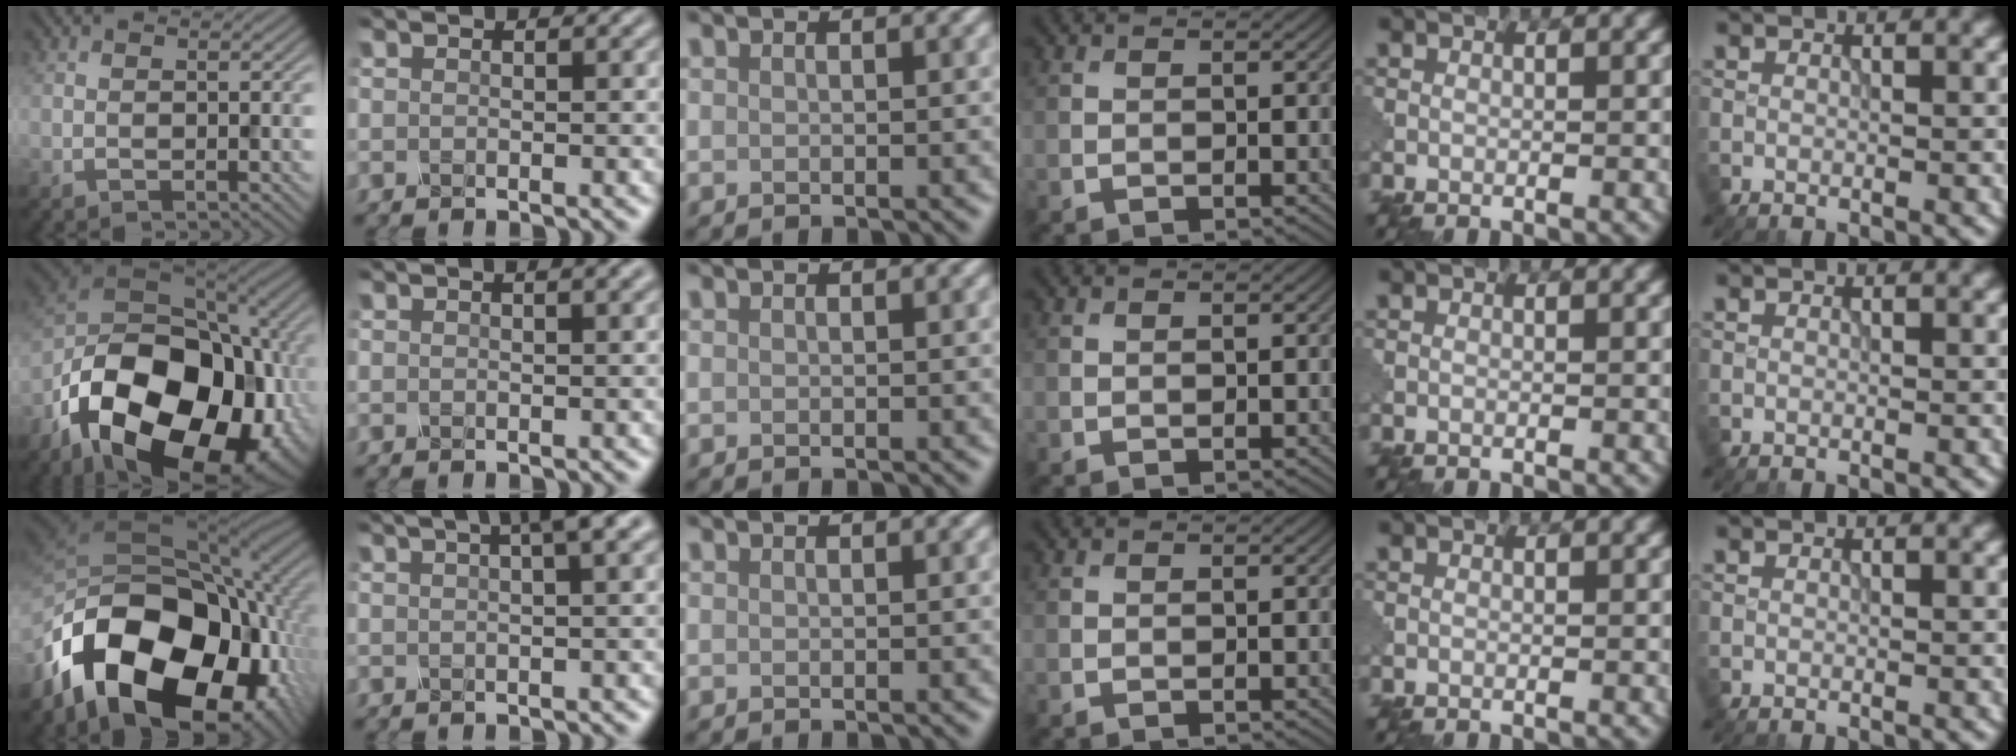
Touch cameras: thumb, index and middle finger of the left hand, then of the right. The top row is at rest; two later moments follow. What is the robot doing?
{"motion": "shake", "object": "sieve"}